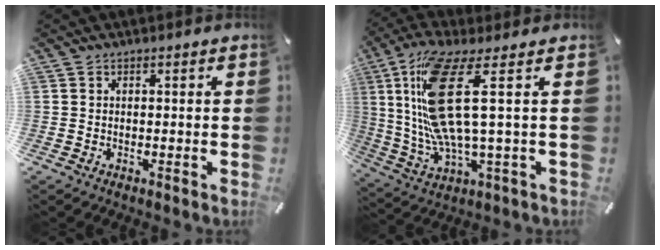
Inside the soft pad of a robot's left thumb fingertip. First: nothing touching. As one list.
[{"total": 19.4, "force": [4.7, 5.0, 18.2], "torque": [-0.394, -0.021, 0.063]}]